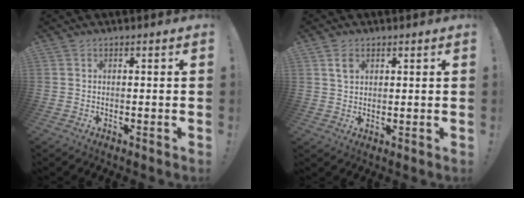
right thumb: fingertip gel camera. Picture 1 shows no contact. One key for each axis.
{"total": 3.6, "fx": 2.0, "fy": 2.3, "fz": 2.0, "tx": -0.018, "ty": -0.005, "tz": 0.033}